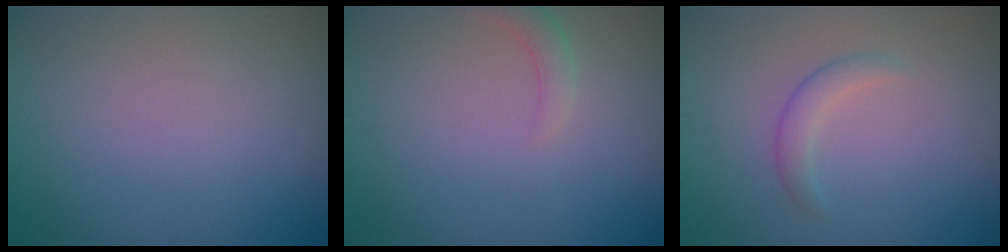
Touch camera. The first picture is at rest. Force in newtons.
{"total": 1.6, "press": 1.6, "slide": 0.3}
{"total": 1.6, "press": 1.6, "slide": 0.1}